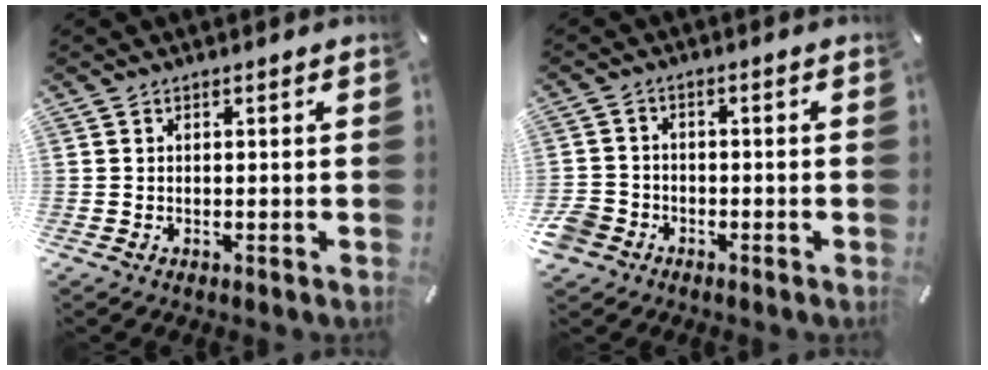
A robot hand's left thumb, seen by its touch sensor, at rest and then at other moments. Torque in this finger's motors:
{"motor_torque": [0.42, 1.96, 0.38, 0.38, 0.25]}